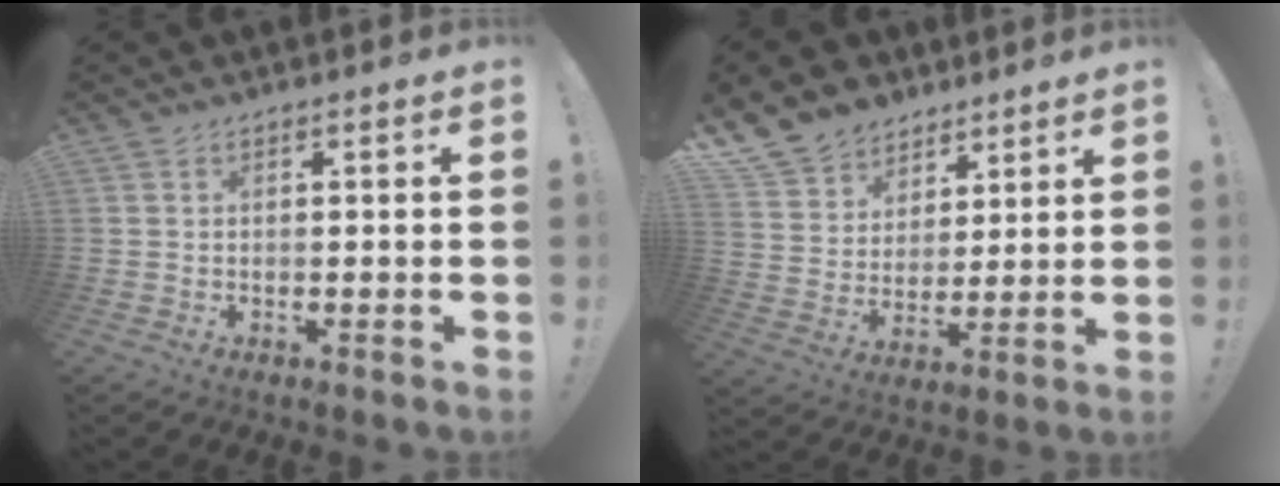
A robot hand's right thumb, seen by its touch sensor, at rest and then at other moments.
{"total": 11.9, "force": [8.1, 8.4, 2.3], "torque": [-0.054, -0.057, 0.162]}